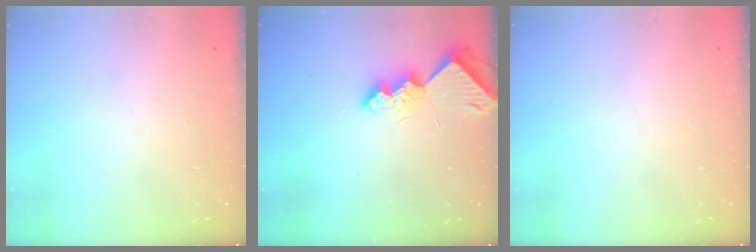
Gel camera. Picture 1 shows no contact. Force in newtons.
{"total": 8.1, "press": 8.1, "slide": 0.0}
{"total": 0.0}